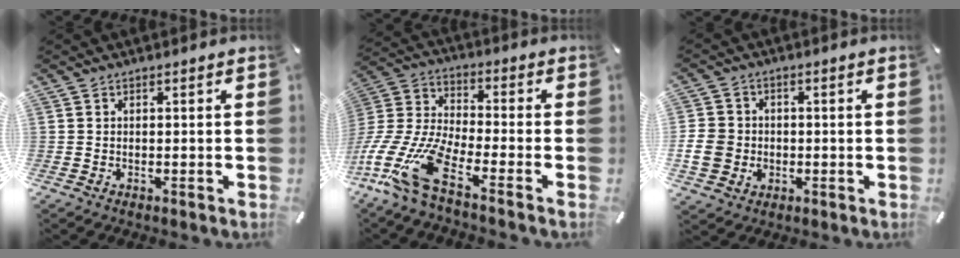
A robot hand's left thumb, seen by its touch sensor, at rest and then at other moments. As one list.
[{"total": 17.0, "force": [-10.5, 6.3, 11.8], "torque": [-0.262, 0.021, -0.191]}, {"total": 7.0, "force": [-0.9, 6.4, 2.8], "torque": [-0.074, 0.008, -0.016]}]